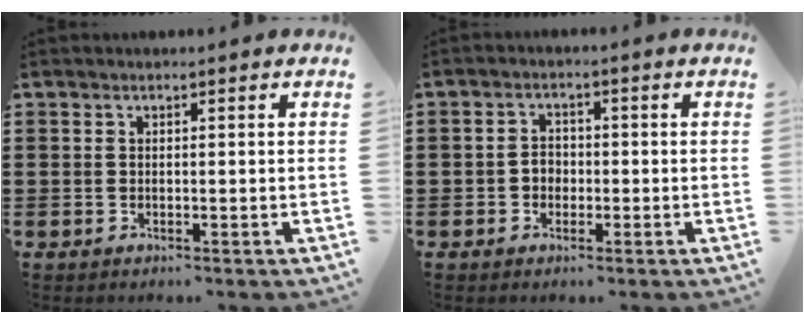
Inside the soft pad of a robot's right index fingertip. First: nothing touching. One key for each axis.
{"total": 2.3, "fx": -0.7, "fy": 1.9, "fz": 1.1, "tx": -0.024, "ty": 0.006, "tz": -0.017}